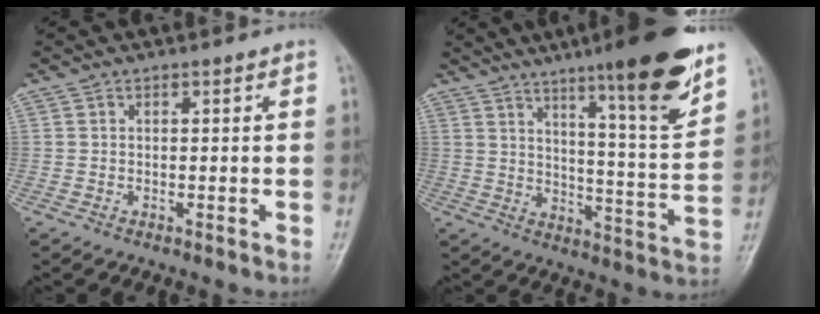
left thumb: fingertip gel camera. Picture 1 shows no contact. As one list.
[{"total": 17.6, "force": [11.3, 2.3, 13.4], "torque": [-0.168, -0.066, 0.171]}]